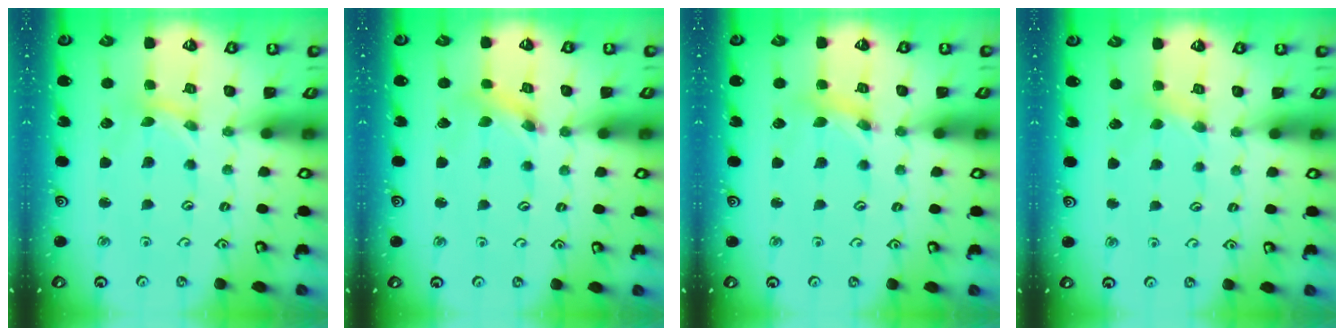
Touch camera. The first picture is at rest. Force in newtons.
{"total": 2.0, "press": 2.0, "slide": 0.1}
{"total": 2.7, "press": 2.7, "slide": 0.3}
{"total": 2.7, "press": 2.7, "slide": 0.4}